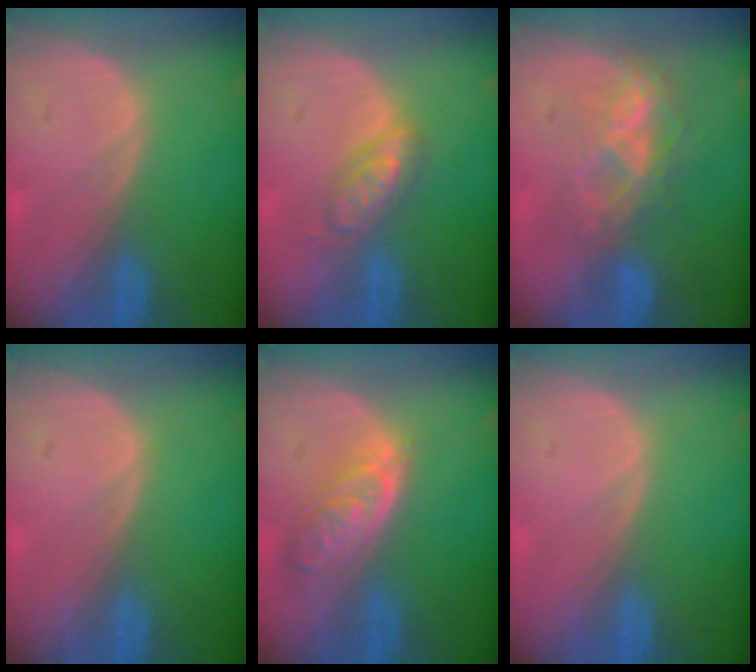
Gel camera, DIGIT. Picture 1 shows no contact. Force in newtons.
{"total": 4.5, "press": 4.5, "slide": 0.6}
{"total": 6.3, "press": 5.8, "slide": 2.6}
{"total": 0.0}
{"total": 6.3, "press": 5.7, "slide": 2.8}
{"total": 0.0}